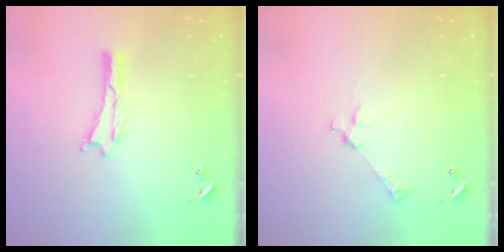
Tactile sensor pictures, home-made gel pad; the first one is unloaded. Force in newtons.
{"total": 2.9, "press": 2.9, "slide": 0.2}